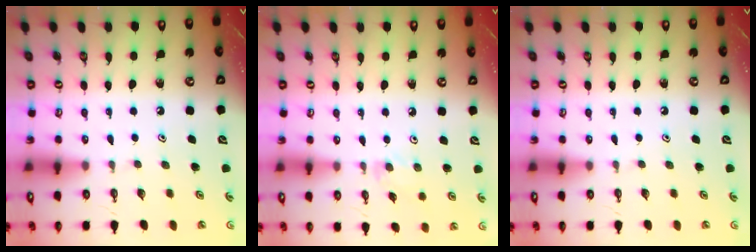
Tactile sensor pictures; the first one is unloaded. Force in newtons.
{"total": 2.6, "press": 2.6, "slide": 0.4}
{"total": 0.0}